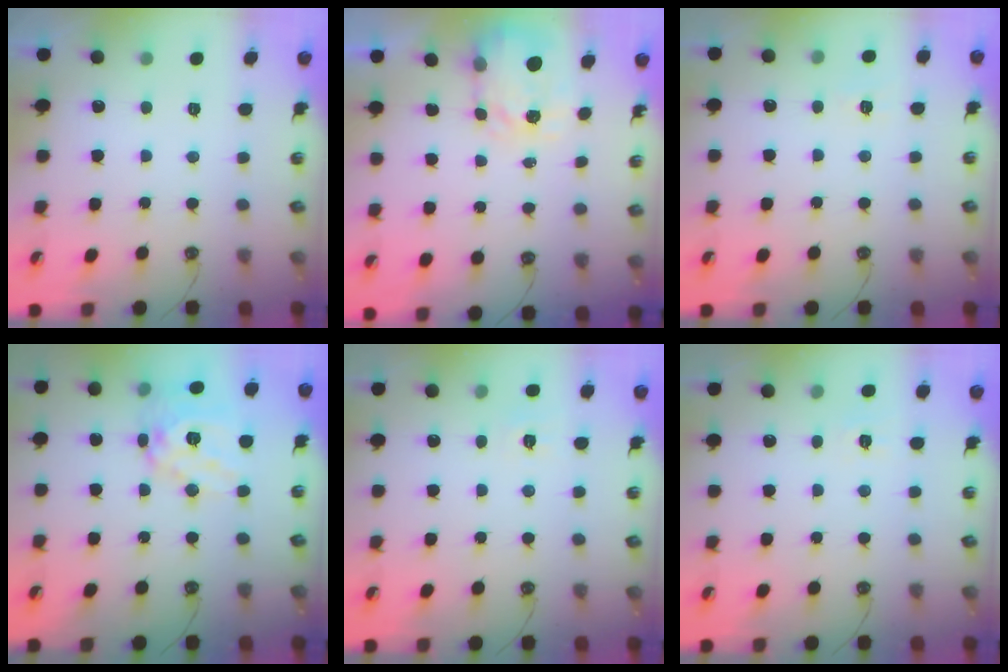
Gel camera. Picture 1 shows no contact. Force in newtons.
{"total": 3.7, "press": 3.7, "slide": 0.5}
{"total": 5.8, "press": 5.8, "slide": 0.6}
{"total": 15.6, "press": 15.5, "slide": 1.4}
{"total": 5.3, "press": 5.3, "slide": 0.6}
{"total": 4.6, "press": 4.5, "slide": 0.6}